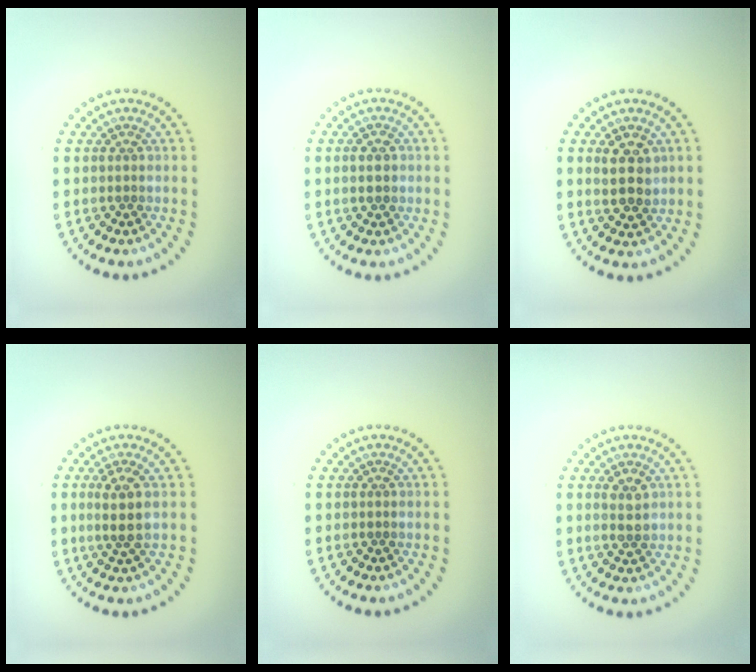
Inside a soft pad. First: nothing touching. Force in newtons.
{"total": 2.1, "press": 2.1, "slide": 0.2}
{"total": 2.8, "press": 2.7, "slide": 0.7}
{"total": 2.5, "press": 2.2, "slide": 1.1}
{"total": 0.0}
{"total": 1.8, "press": 1.8, "slide": 0.1}